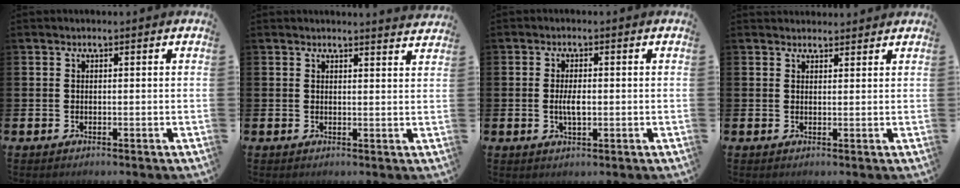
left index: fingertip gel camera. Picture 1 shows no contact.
{"total": 2.2, "force": [2.2, -0.1, -0.2], "torque": [0.015, -0.019, 0.036]}
{"total": 2.9, "force": [0.0, 1.3, 2.6], "torque": [-0.035, -0.004, -0.005]}
{"total": 1.9, "force": [1.9, 0.6, -0.1], "torque": [0.012, -0.008, 0.032]}